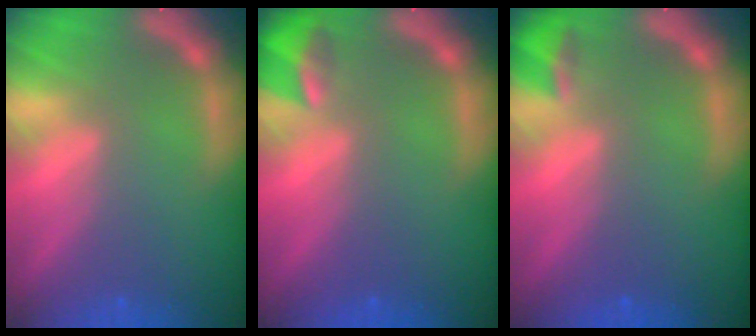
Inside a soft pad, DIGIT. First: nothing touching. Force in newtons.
{"total": 2.9}
{"total": 1.9}